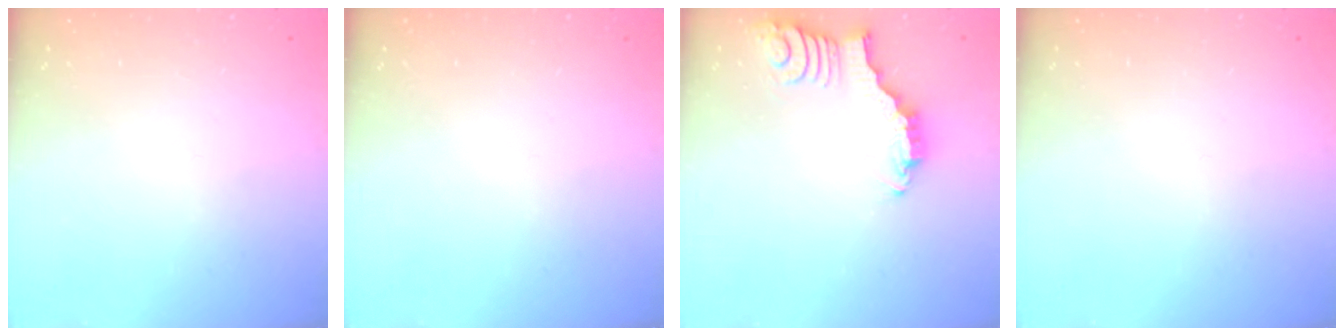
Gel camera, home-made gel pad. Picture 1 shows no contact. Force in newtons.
{"total": 0.0}
{"total": 3.1, "press": 3.0, "slide": 0.7}
{"total": 0.0}